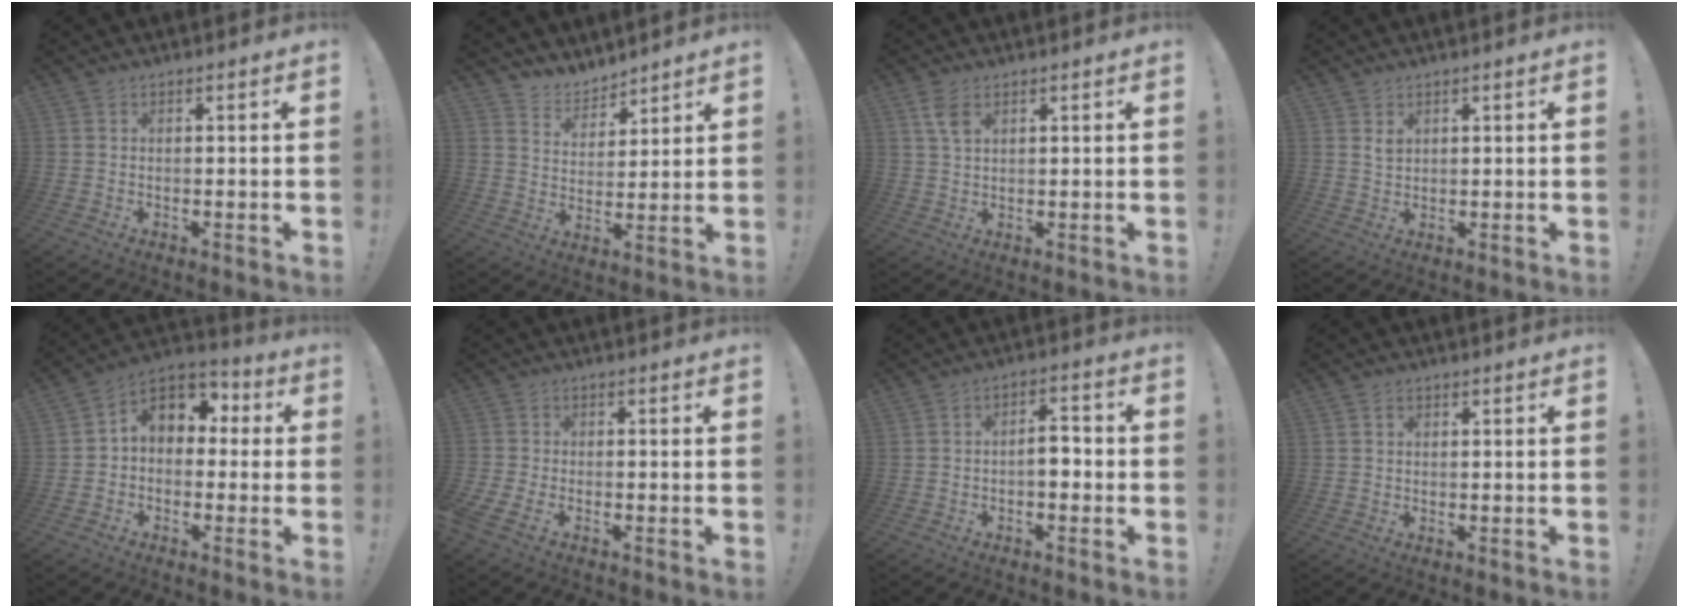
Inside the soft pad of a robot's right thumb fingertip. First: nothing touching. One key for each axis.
{"total": 5.7, "fx": 4.9, "fy": 3.1, "fz": -0.1, "tx": -0.008, "ty": -0.048, "tz": 0.094}
{"total": 4.6, "fx": 2.3, "fy": 2.4, "fz": 3.2, "tx": -0.059, "ty": -0.004, "tz": 0.044}
{"total": 2.2, "fx": 1.6, "fy": 1.1, "fz": 1.1, "tx": -0.008, "ty": -0.012, "tz": 0.027}
{"total": 8.1, "fx": 1.2, "fy": 6.6, "fz": 4.6, "tx": -0.068, "ty": 0.003, "tz": 0.029}
{"total": 2.5, "fx": -1.2, "fy": 0.9, "fz": 2.0, "tx": -0.053, "ty": -0.011, "tz": -0.025}
{"total": 5.7, "fx": -1.5, "fy": 3.1, "fz": 4.6, "tx": -0.077, "ty": 0.008, "tz": -0.029}
{"total": 1.2, "fx": 0.4, "fy": 1.0, "fz": 0.5, "tx": -0.001, "ty": 0.000, "tz": 0.005}